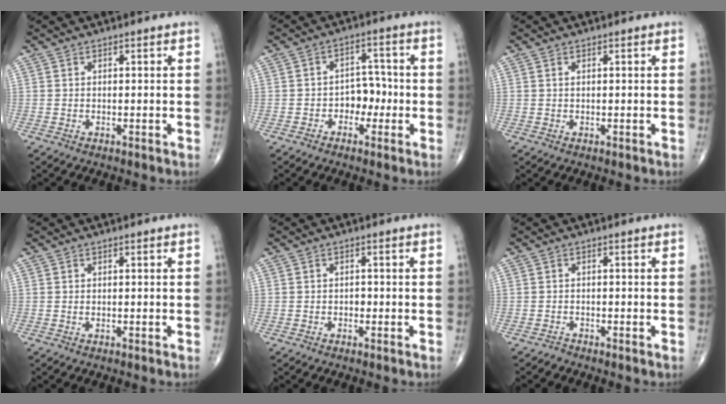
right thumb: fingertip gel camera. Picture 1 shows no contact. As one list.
[{"total": 4.9, "force": [-1.5, 3.7, 2.9], "torque": [-0.010, 0.024, -0.032]}, {"total": 0.0}, {"total": 0.0}, {"total": 1.4, "force": [-0.4, 1.0, 0.9], "torque": [-0.005, 0.005, -0.010]}, {"total": 0.7, "force": [-0.7, 0.0, -0.1], "torque": [0.004, -0.004, -0.017]}]